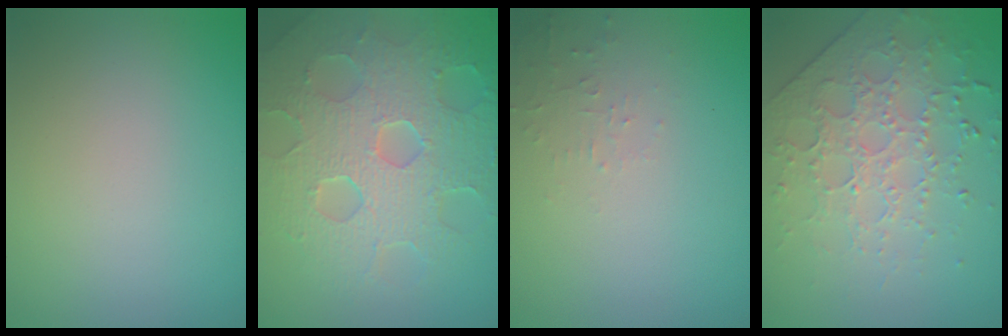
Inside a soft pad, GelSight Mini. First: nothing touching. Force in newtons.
{"total": 8.5, "press": 6.1, "slide": 6.0}
{"total": 1.2, "press": 1.2, "slide": 0.3}
{"total": 3.8, "press": 3.6, "slide": 1.4}